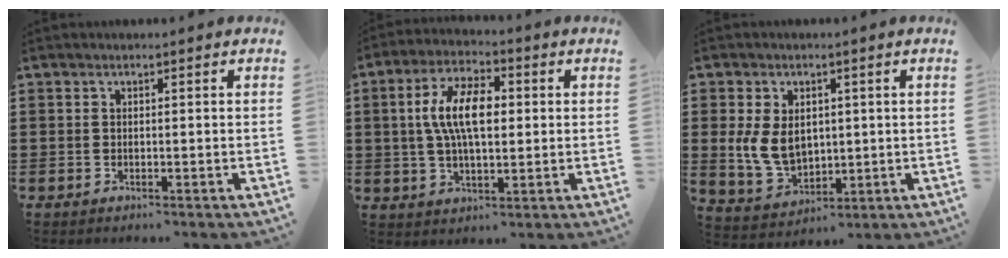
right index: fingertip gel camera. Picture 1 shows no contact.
{"total": 9.0, "force": [1.1, 4.2, 7.9], "torque": [-0.169, 0.011, 0.013]}
{"total": 7.2, "force": [0.8, 5.2, 4.8], "torque": [-0.124, 0.007, 0.012]}